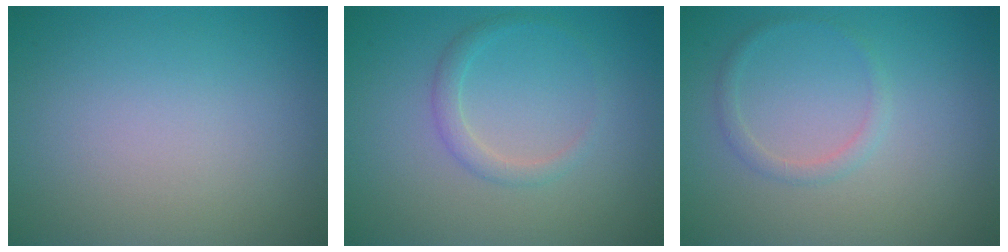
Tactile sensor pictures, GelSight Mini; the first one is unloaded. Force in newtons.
{"total": 1.4, "press": 1.4, "slide": 0.0}
{"total": 1.2, "press": 1.2, "slide": 0.2}